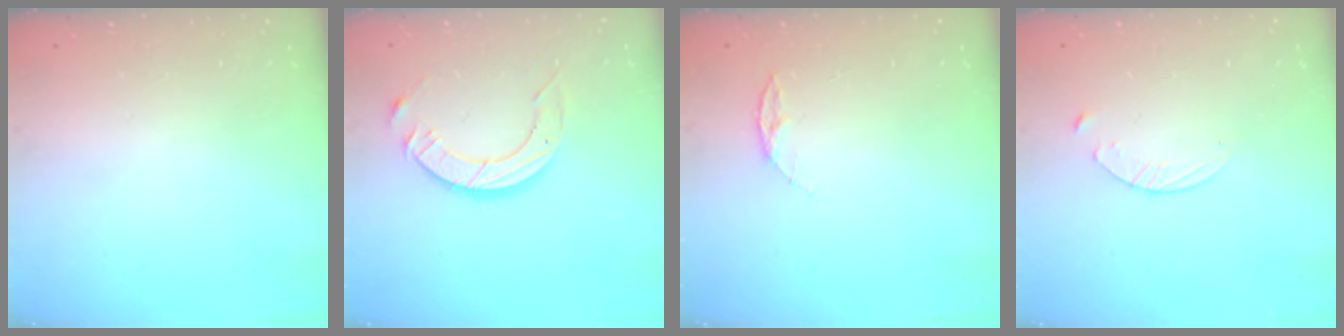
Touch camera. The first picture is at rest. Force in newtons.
{"total": 10.4, "press": 10.3, "slide": 0.9}
{"total": 4.4, "press": 4.4, "slide": 0.5}
{"total": 3.1, "press": 3.1, "slide": 0.3}